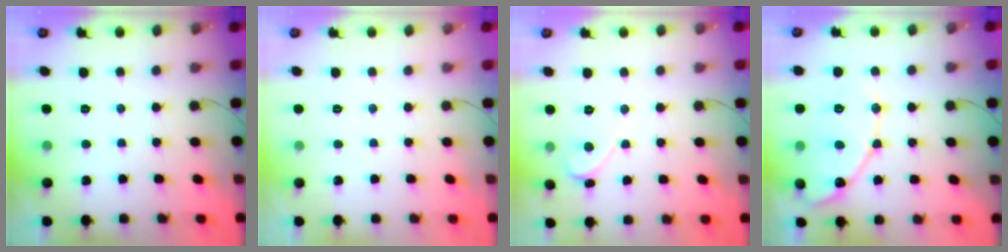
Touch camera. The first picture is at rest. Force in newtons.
{"total": 0.0}
{"total": 2.1, "press": 2.1, "slide": 0.2}
{"total": 13.7, "press": 13.7, "slide": 1.1}